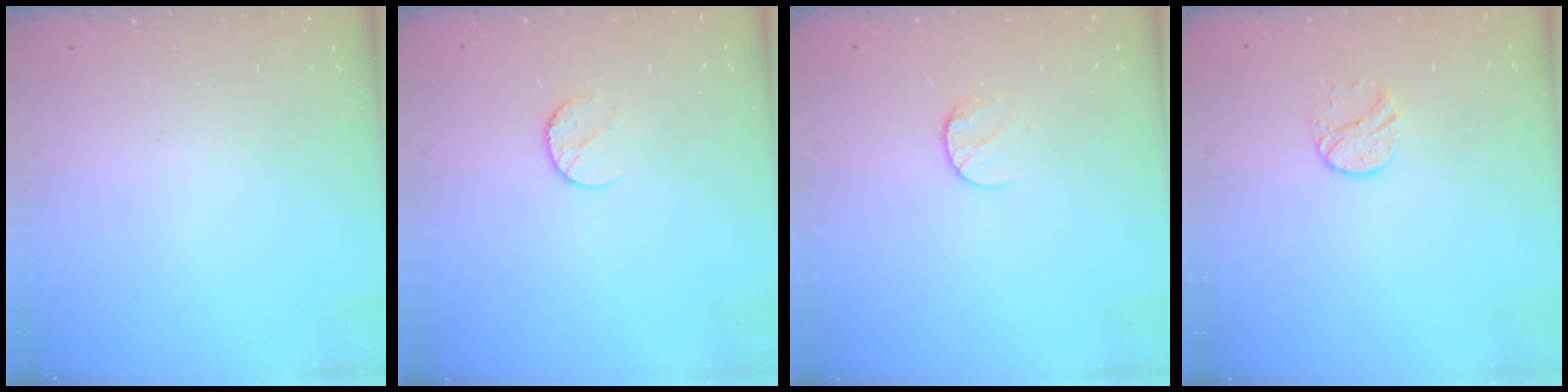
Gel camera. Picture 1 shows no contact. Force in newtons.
{"total": 5.9, "press": 5.8, "slide": 0.6}
{"total": 6.7, "press": 6.7, "slide": 0.5}
{"total": 7.6, "press": 7.6, "slide": 0.6}